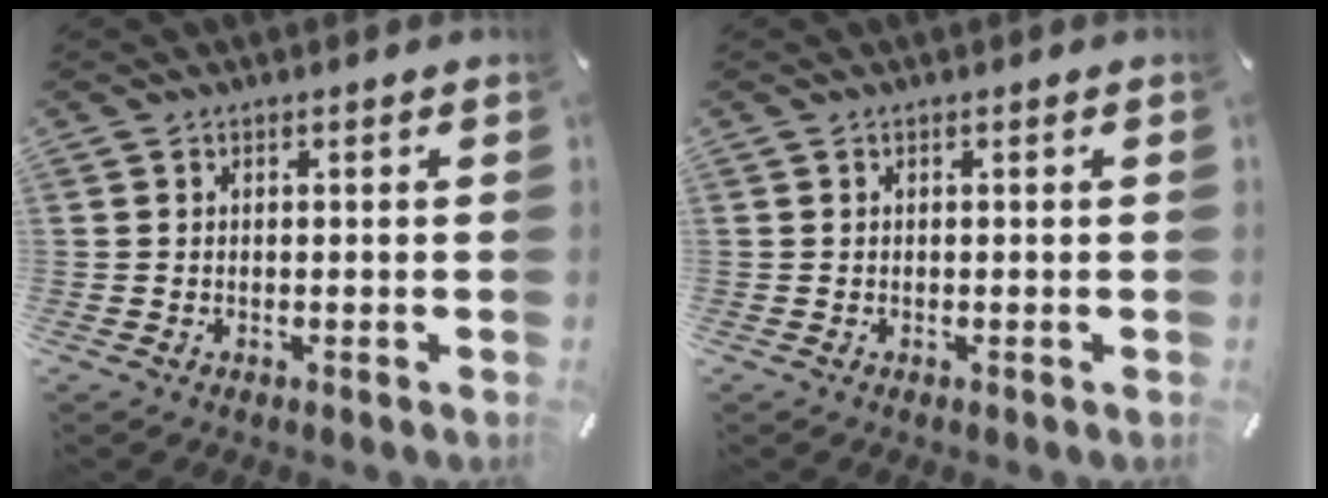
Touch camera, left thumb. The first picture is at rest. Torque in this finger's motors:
{"motor_torque": [0.00, 0.00, 0.00, 0.00, 0.00]}